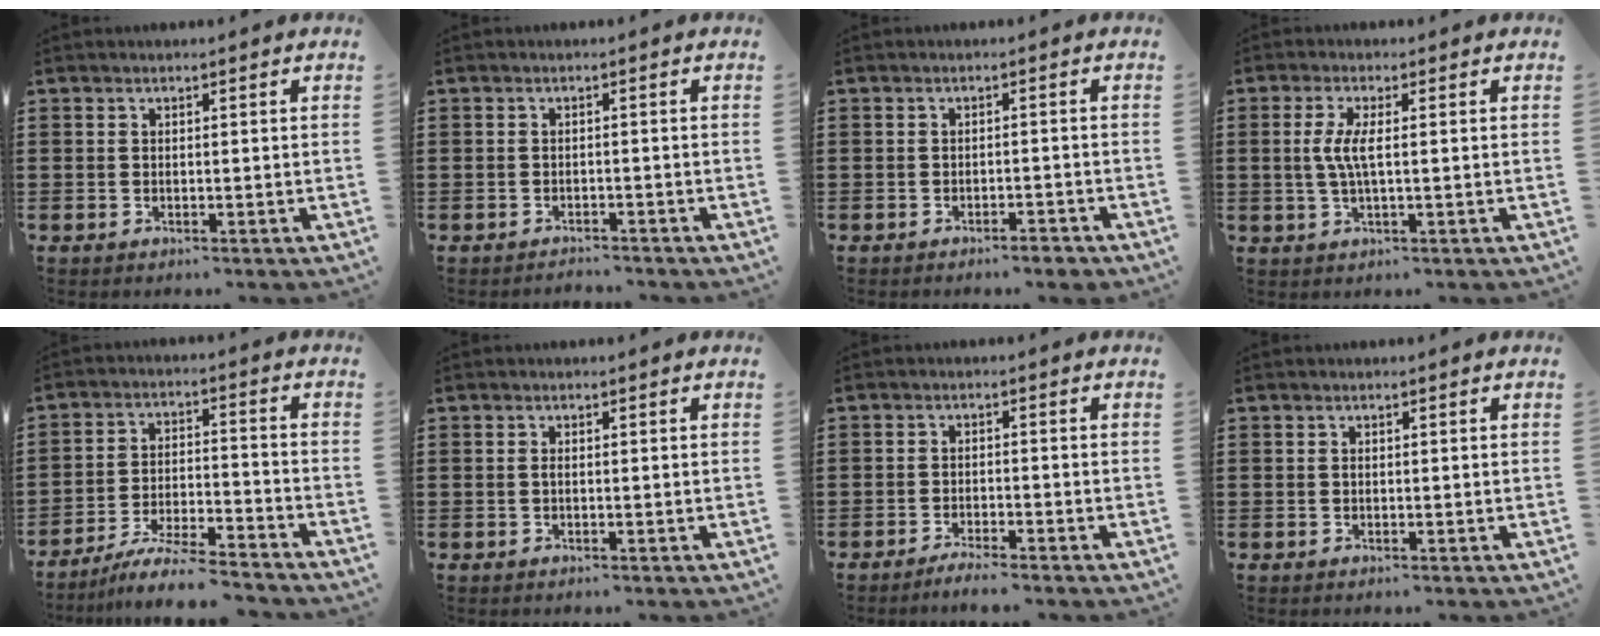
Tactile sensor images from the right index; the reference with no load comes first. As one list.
[{"total": 1.3, "force": [-1.3, 0.0, -0.2], "torque": [-0.001, 0.002, -0.029]}, {"total": 1.9, "force": [-1.7, 0.1, 0.8], "torque": [-0.018, -0.003, -0.033]}, {"total": 4.1, "force": [0.1, 0.6, 4.0], "torque": [-0.096, -0.011, -0.008]}, {"total": 7.2, "force": [-6.7, 0.0, 2.5], "torque": [-0.045, 0.002, -0.130]}, {"total": 0.5, "force": [-0.2, 0.0, 0.5], "torque": [-0.010, -0.005, -0.003]}, {"total": 2.1, "force": [-2.0, -0.3, 0.5], "torque": [-0.009, 0.002, -0.039]}, {"total": 0.0}]